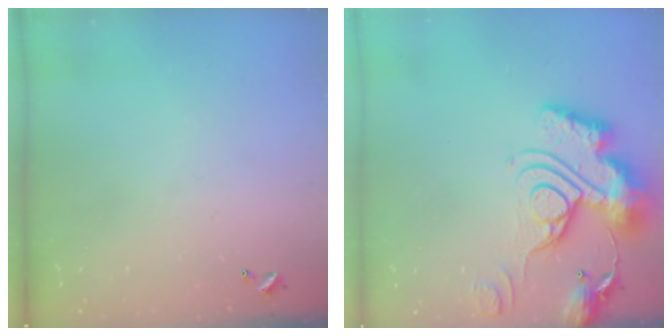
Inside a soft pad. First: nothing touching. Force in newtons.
{"total": 21.4, "press": 21.3, "slide": 2.0}